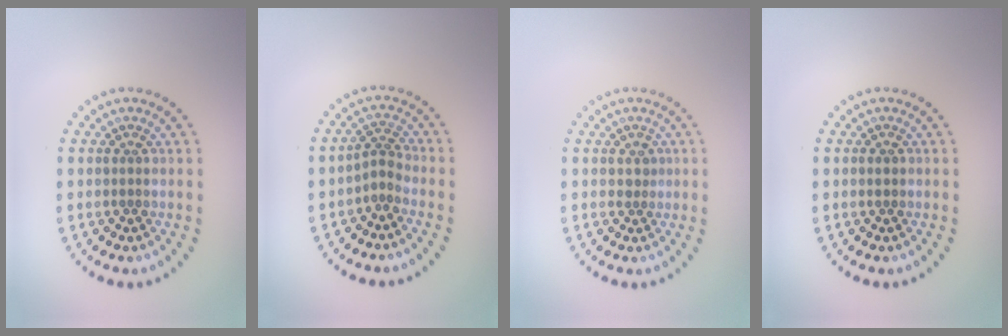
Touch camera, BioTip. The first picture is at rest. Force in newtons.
{"total": 1.8, "press": 1.1, "slide": 1.4}
{"total": 1.0, "press": 0.8, "slide": 0.6}
{"total": 1.0, "press": 1.0, "slide": 0.0}